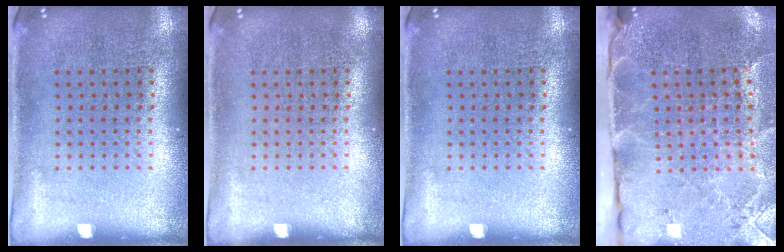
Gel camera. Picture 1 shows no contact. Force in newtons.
{"total": 0.0}
{"total": 0.0}
{"total": 4.1, "press": 3.3, "slide": 2.5}